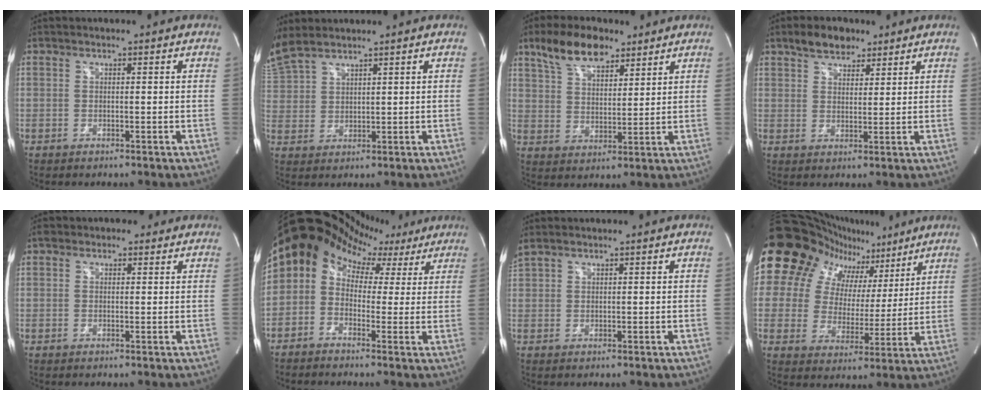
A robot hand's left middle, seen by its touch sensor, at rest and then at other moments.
{"total": 7.1, "force": [6.3, 1.6, 2.8], "torque": [-0.090, 0.014, 0.144]}
{"total": 9.6, "force": [6.9, 3.9, 5.5], "torque": [-0.109, 0.016, 0.130]}
{"total": 5.7, "force": [4.2, 3.0, 2.5], "torque": [-0.045, 0.011, 0.075]}
{"total": 2.3, "force": [1.4, 1.7, 0.7], "torque": [-0.014, 0.015, 0.019]}
{"total": 14.0, "force": [5.8, 11.5, 5.4], "torque": [-0.113, 0.086, 0.072]}
{"total": 2.1, "force": [2.0, 0.5, 0.5], "torque": [-0.029, 0.022, 0.052]}
{"total": 18.2, "force": [12.0, 12.5, 5.4], "torque": [-0.094, 0.055, 0.169]}